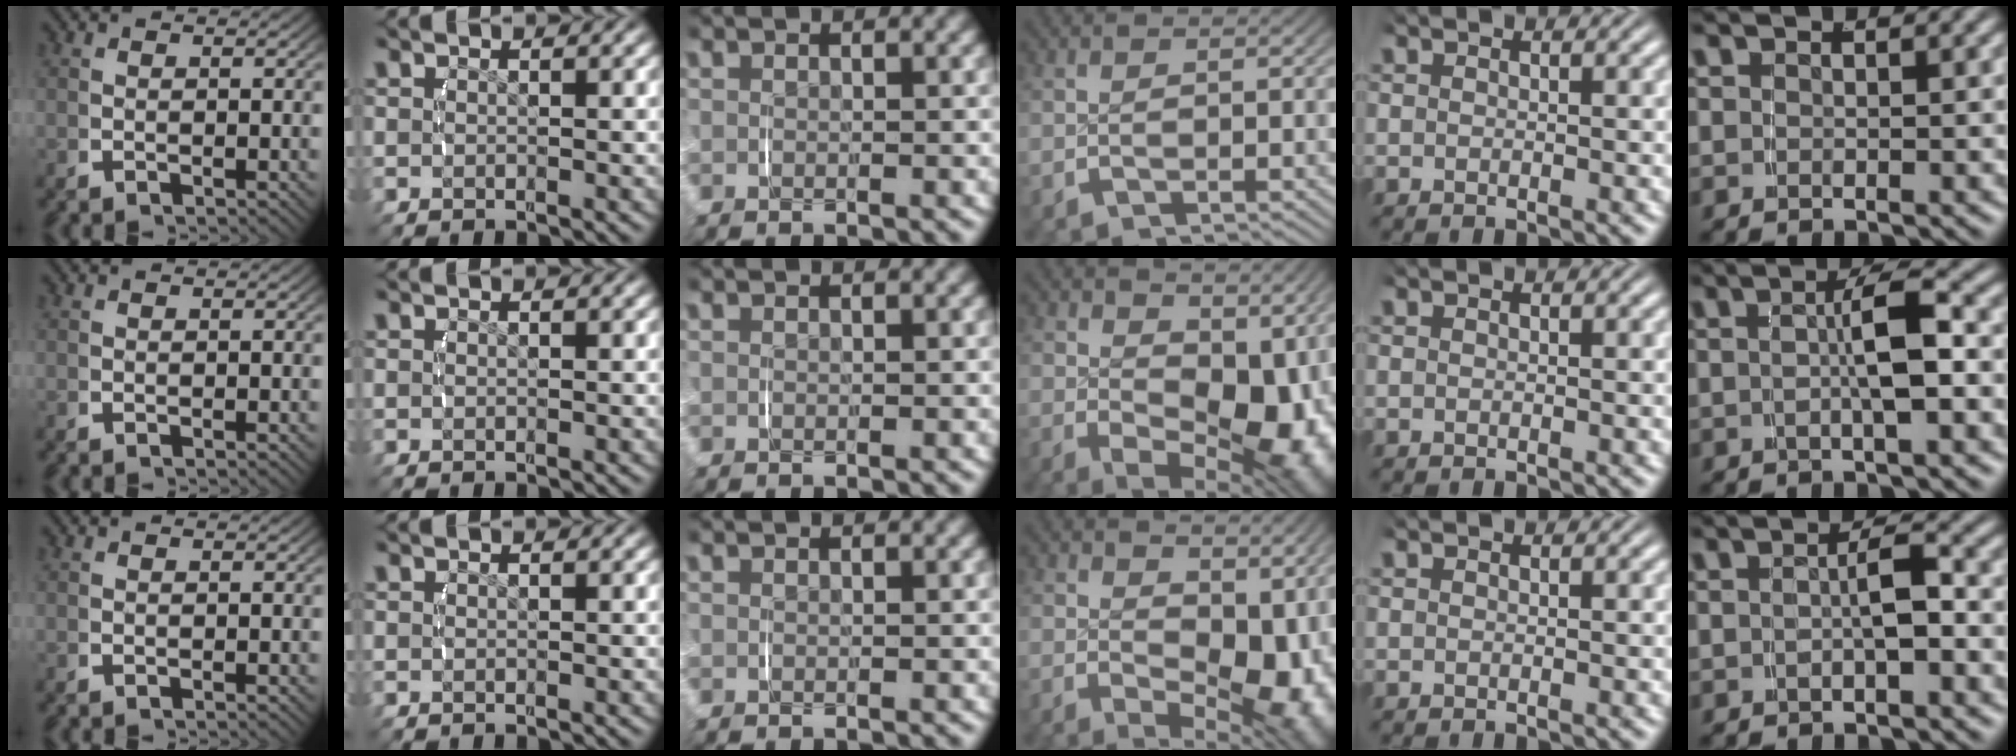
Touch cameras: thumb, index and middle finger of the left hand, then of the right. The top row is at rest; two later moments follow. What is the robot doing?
{"motion": "lift_and_place", "object": "phone"}